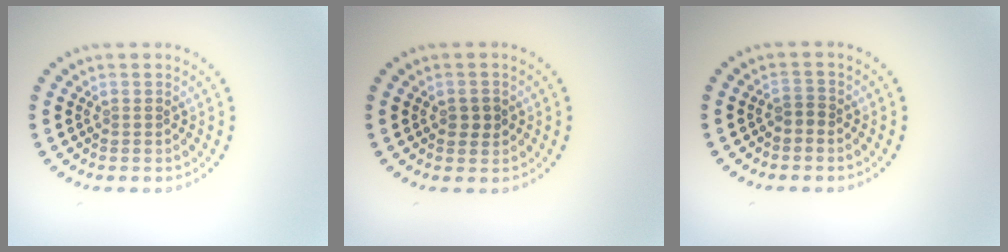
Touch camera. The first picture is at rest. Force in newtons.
{"total": 1.5, "press": 1.5, "slide": 0.1}
{"total": 0.9, "press": 0.8, "slide": 0.5}